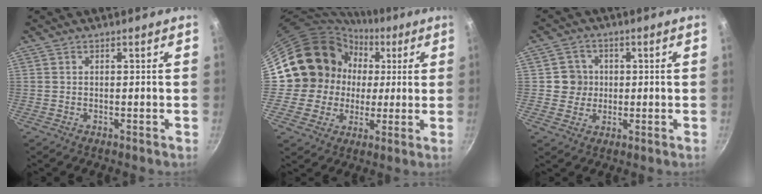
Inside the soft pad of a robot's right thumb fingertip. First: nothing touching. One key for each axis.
{"total": 15.2, "fx": 2.3, "fy": 14.2, "fz": 4.7, "tx": -0.053, "ty": 0.015, "tz": 0.040}
{"total": 5.0, "fx": 0.3, "fy": 4.9, "fz": 1.0, "tx": 0.020, "ty": 0.006, "tz": 0.000}